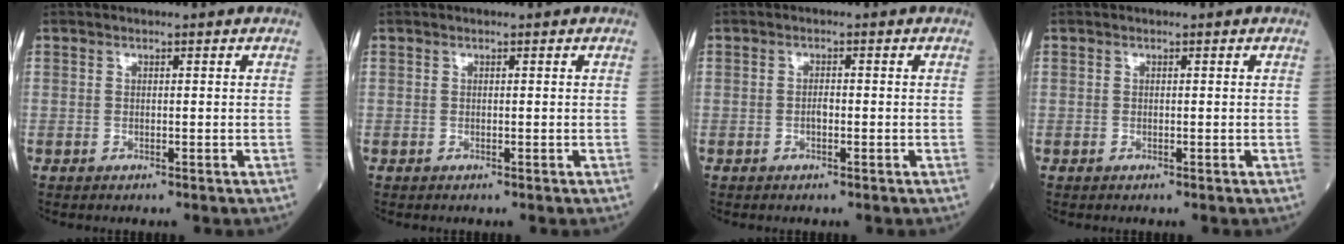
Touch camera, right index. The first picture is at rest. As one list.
[{"total": 0.0}, {"total": 1.2, "force": [-0.4, 0.4, 1.0], "torque": [-0.017, 0.002, -0.008]}, {"total": 0.0}]